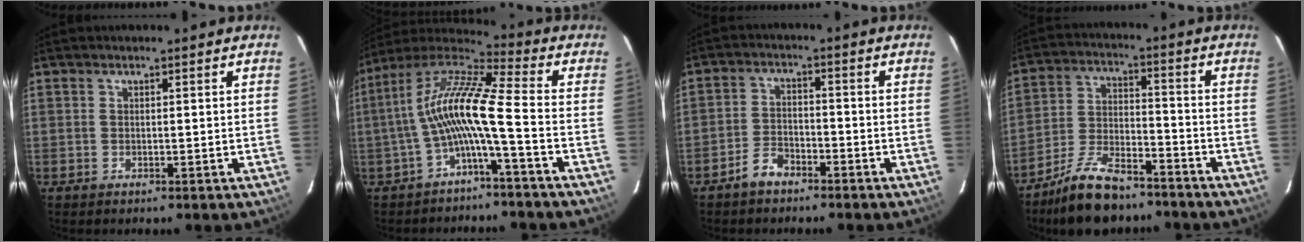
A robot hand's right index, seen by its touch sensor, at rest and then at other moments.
{"total": 12.1, "force": [-3.0, 0.6, 11.7], "torque": [-0.233, 0.016, -0.064]}
{"total": 4.5, "force": [-3.5, 2.1, 1.7], "torque": [-0.051, 0.012, -0.065]}
{"total": 13.6, "force": [-10.9, 4.7, 6.6], "torque": [-0.141, 0.003, -0.194]}